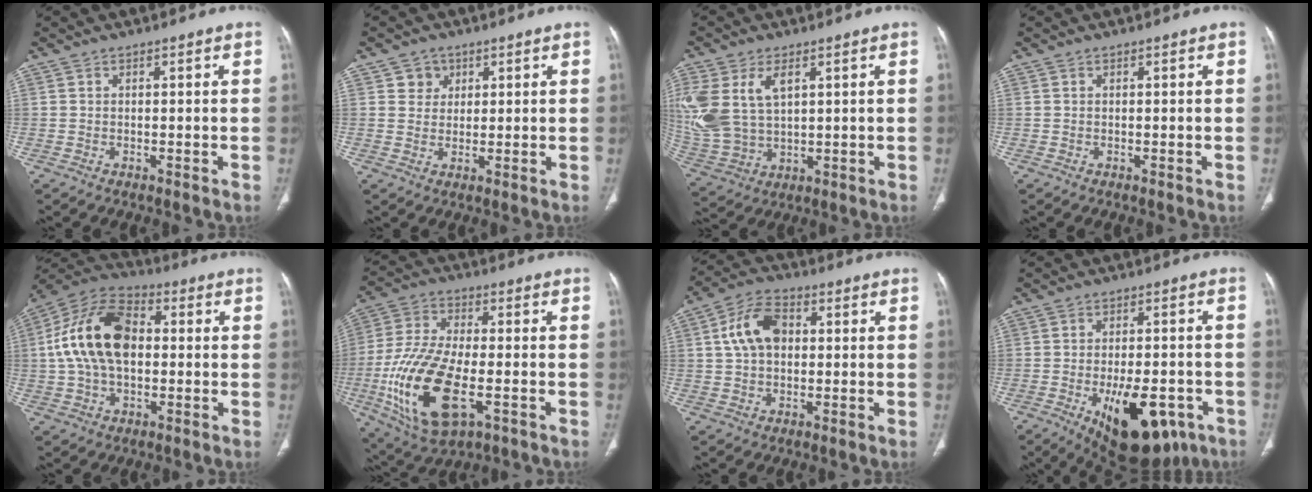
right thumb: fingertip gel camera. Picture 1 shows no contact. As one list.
[{"total": 3.6, "force": [1.6, 3.1, 0.5], "torque": [0.011, -0.006, 0.025]}, {"total": 15.8, "force": [4.6, 10.0, 11.4], "torque": [-0.273, -0.007, 0.108]}, {"total": 0.0}, {"total": 17.2, "force": [1.2, 10.8, 13.4], "torque": [-0.247, 0.031, 0.014]}, {"total": 19.8, "force": [-5.5, 9.1, 16.7], "torque": [-0.346, 0.004, -0.089]}, {"total": 9.5, "force": [1.5, 6.4, 6.8], "torque": [-0.121, 0.020, 0.023]}, {"total": 17.7, "force": [-7.7, 8.6, 13.4], "torque": [-0.158, 0.014, -0.090]}]